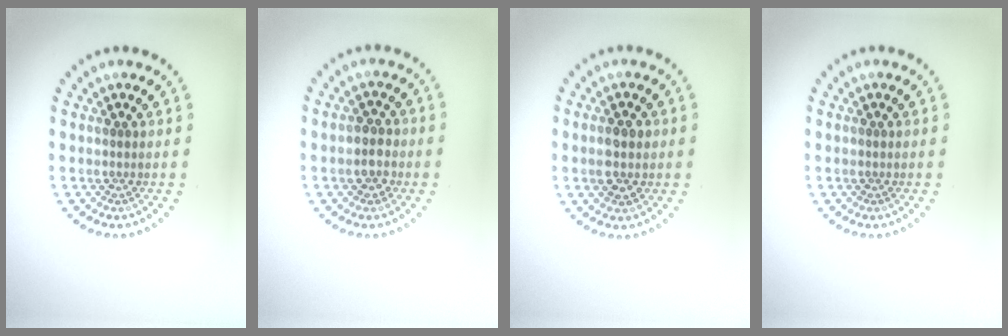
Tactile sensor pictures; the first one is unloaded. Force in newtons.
{"total": 2.0, "press": 1.9, "slide": 0.6}
{"total": 3.0, "press": 3.0, "slide": 0.2}
{"total": 0.0}